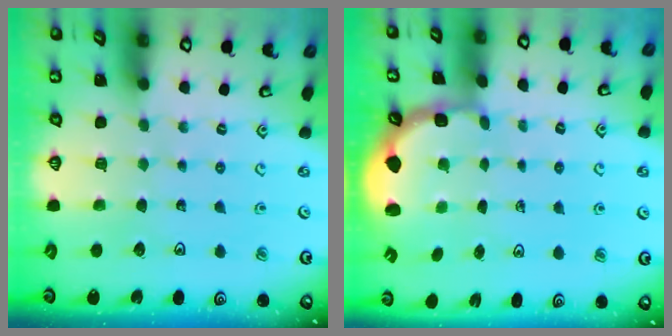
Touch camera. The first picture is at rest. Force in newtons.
{"total": 2.6, "press": 1.8, "slide": 1.9}